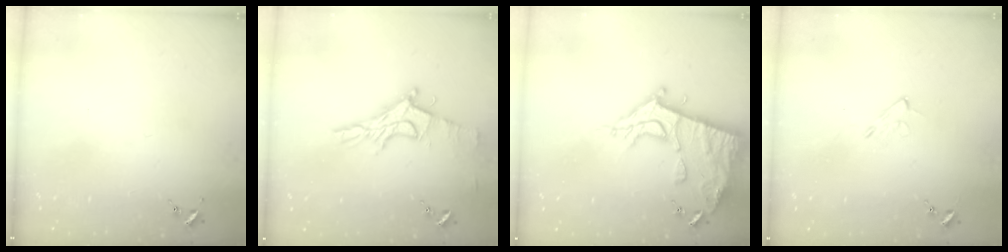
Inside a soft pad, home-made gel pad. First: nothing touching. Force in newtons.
{"total": 11.8, "press": 11.7, "slide": 1.0}
{"total": 14.9, "press": 14.9, "slide": 1.5}
{"total": 4.0, "press": 4.0, "slide": 0.5}